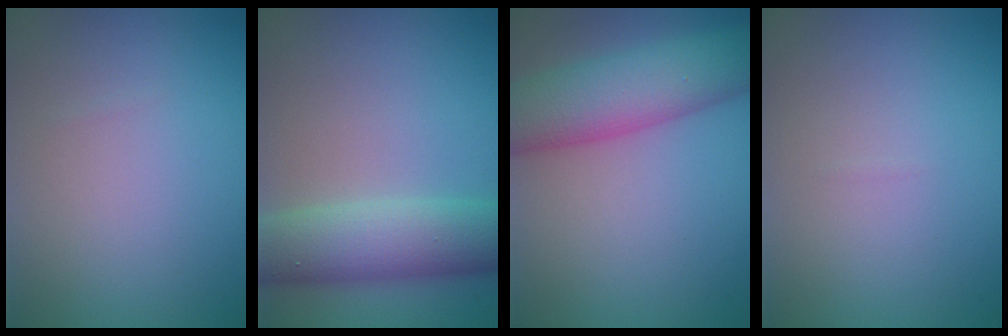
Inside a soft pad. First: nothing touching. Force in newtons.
{"total": 7.3, "press": 7.3, "slide": 0.4}
{"total": 8.0, "press": 8.0, "slide": 0.2}
{"total": 0.0}